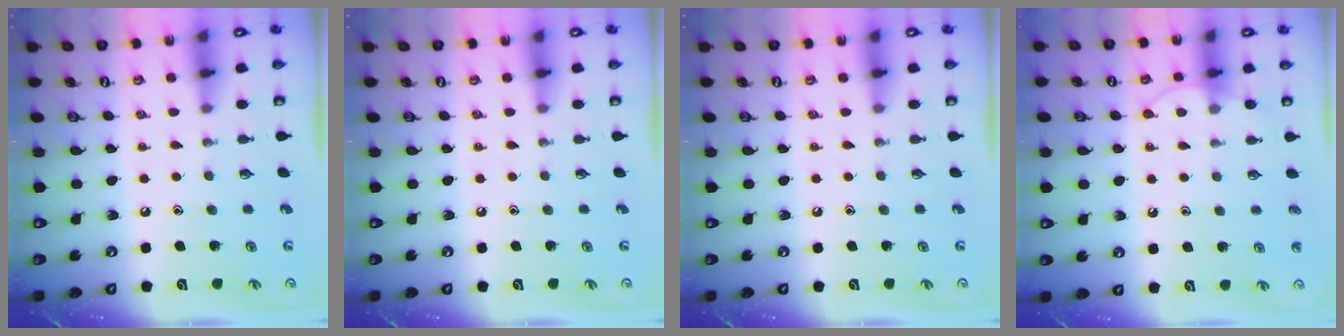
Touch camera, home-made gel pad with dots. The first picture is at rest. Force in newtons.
{"total": 0.0}
{"total": 0.0}
{"total": 6.2, "press": 6.2, "slide": 0.6}